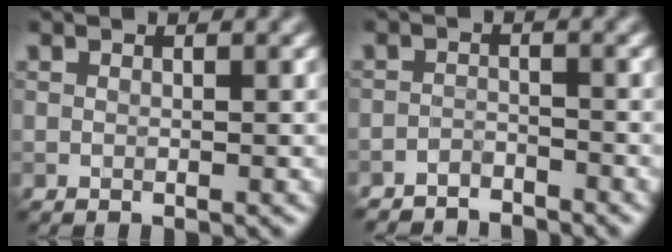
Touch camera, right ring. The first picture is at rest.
{"total": 2.8, "force": [-2.7, 0.5, 0.3], "torque": [-0.002, -0.003, -0.053]}